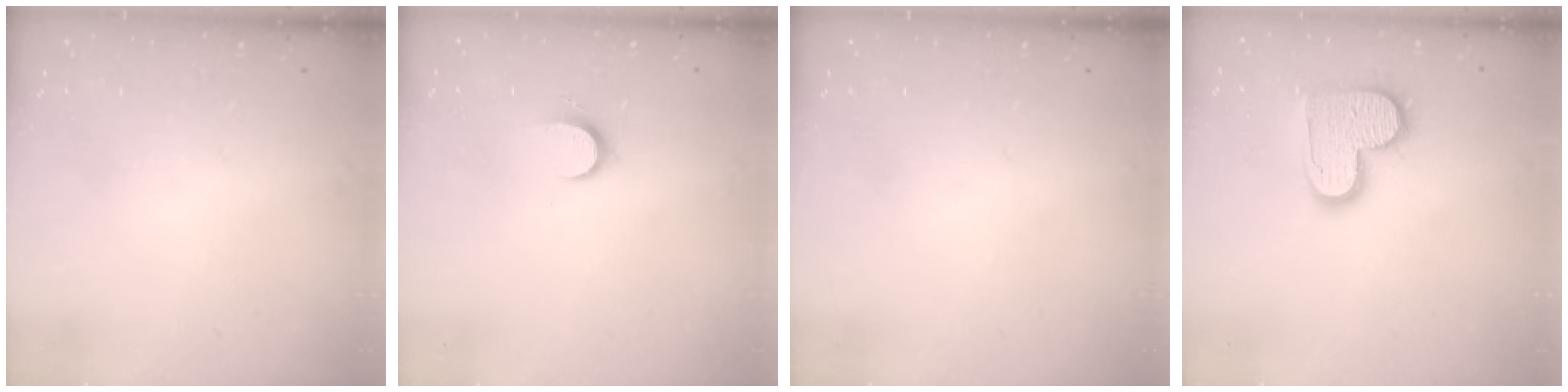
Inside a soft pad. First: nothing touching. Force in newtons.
{"total": 6.2, "press": 6.1, "slide": 0.6}
{"total": 0.0}
{"total": 12.3, "press": 12.2, "slide": 0.6}